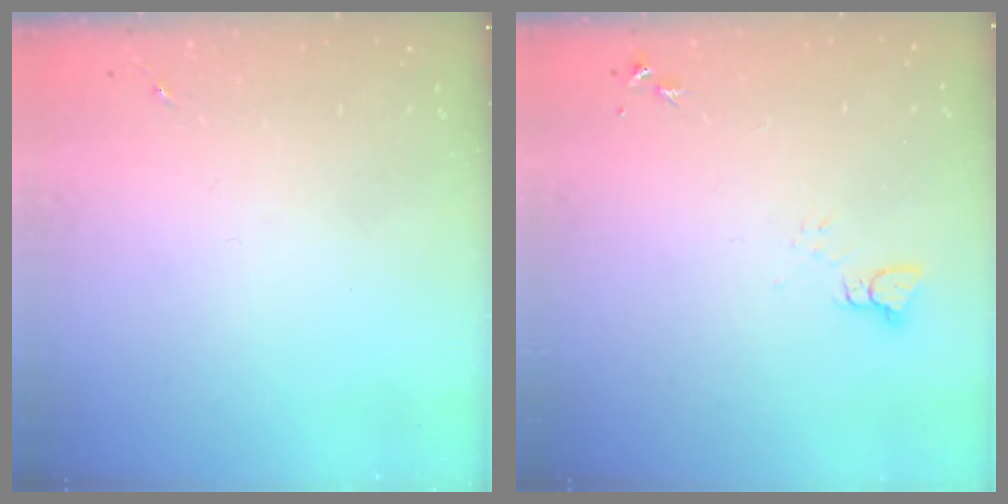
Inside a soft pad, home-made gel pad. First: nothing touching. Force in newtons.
{"total": 2.2, "press": 2.2, "slide": 0.2}